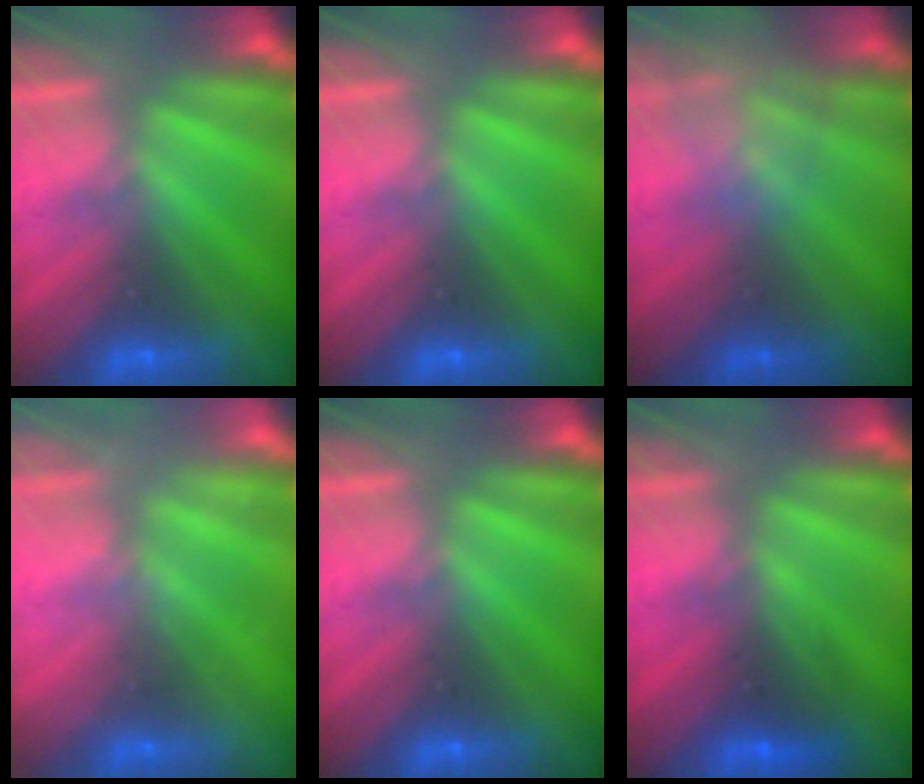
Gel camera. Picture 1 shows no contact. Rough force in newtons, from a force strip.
{"total": 0.0}
{"total": 4.6}
{"total": 2.3}
{"total": 0.0}
{"total": 2.6}